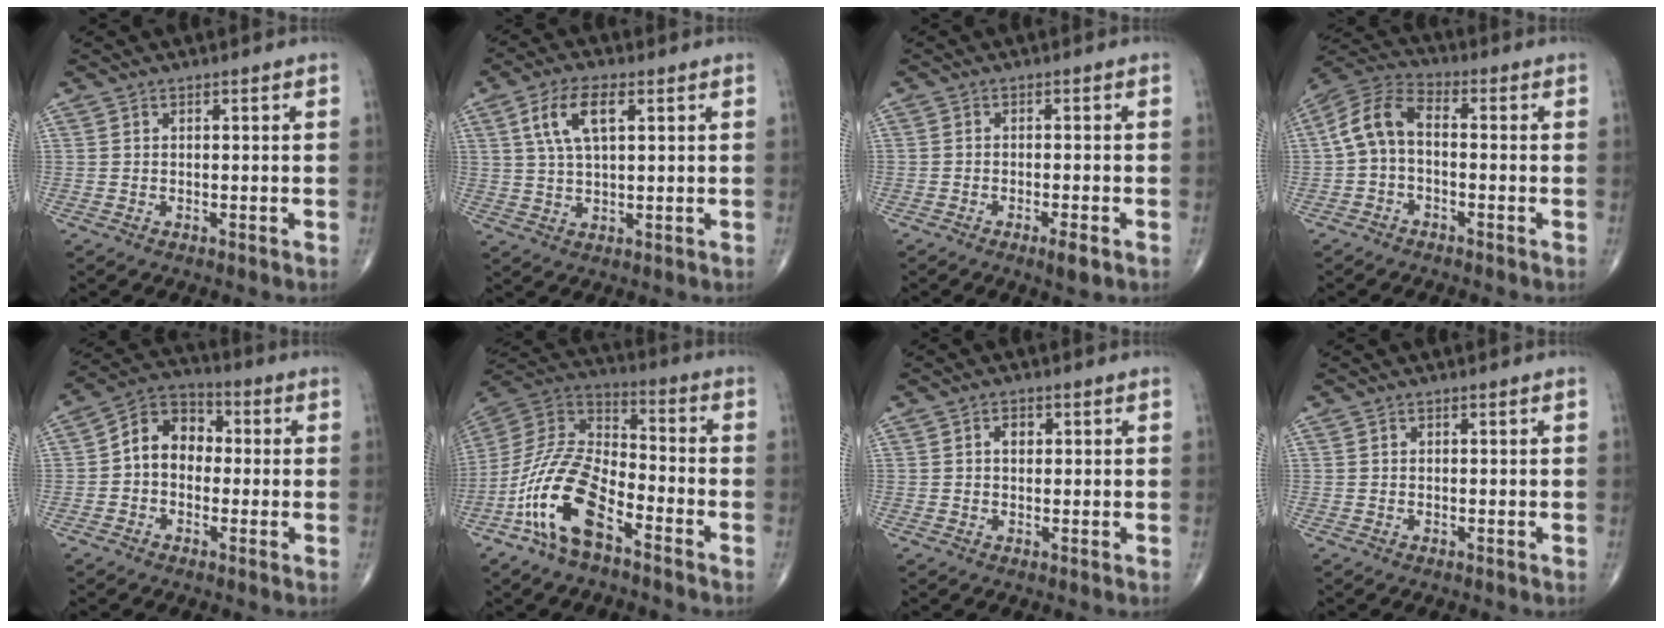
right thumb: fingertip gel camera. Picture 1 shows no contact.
{"total": 8.5, "force": [3.0, 3.7, 7.1], "torque": [-0.138, 0.002, 0.059]}
{"total": 2.9, "force": [-1.6, 0.5, 2.4], "torque": [-0.039, -0.002, -0.029]}
{"total": 8.4, "force": [-0.7, 4.8, 6.9], "torque": [-0.135, 0.032, -0.028]}
{"total": 9.6, "force": [0.0, 7.3, 6.2], "torque": [-0.075, 0.035, -0.016]}
{"total": 16.5, "force": [-8.3, 7.3, 12.2], "torque": [-0.239, 0.055, -0.167]}
{"total": 2.6, "force": [0.6, 1.8, 1.7], "torque": [-0.019, 0.003, 0.008]}
{"total": 0.5, "force": [0.1, 0.4, 0.3], "torque": [-0.003, 0.000, 0.003]}